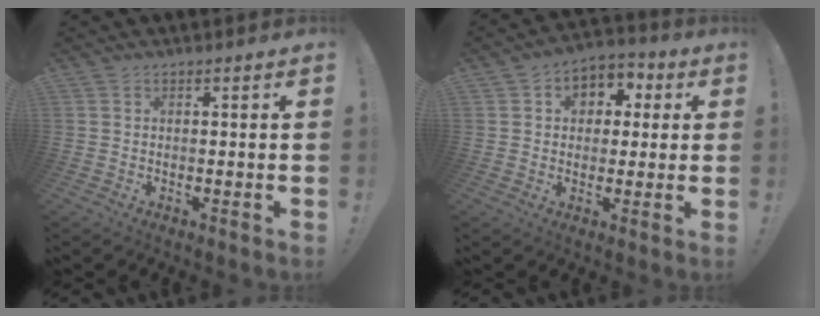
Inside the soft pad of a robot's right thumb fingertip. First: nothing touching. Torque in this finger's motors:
{"motor_torque": [0.06, 0.08, 0.03, 0.12, 0.11]}